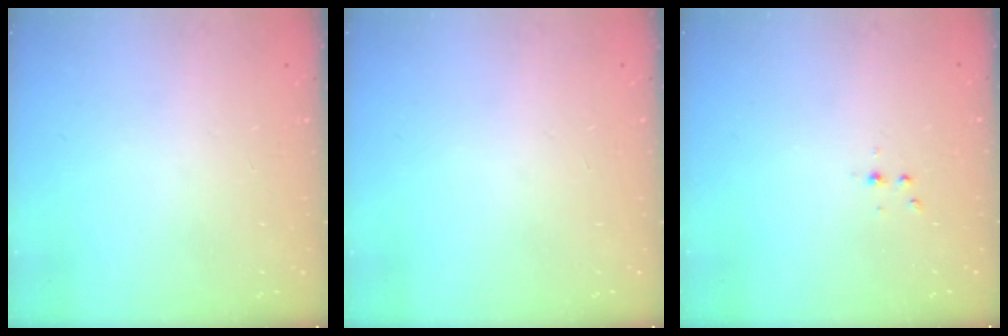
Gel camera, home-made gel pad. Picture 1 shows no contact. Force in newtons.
{"total": 0.0}
{"total": 3.0, "press": 2.6, "slide": 1.5}